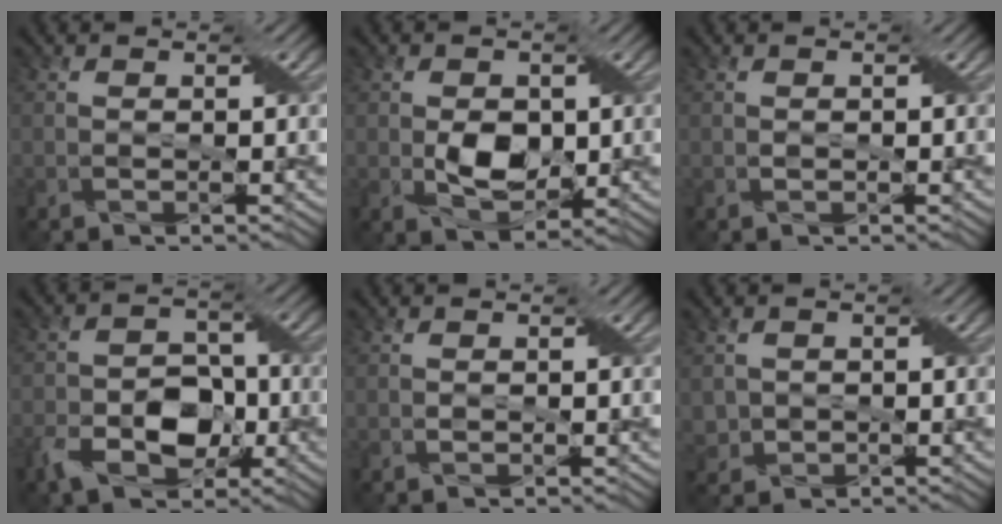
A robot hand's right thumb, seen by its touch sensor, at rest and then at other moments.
{"total": 5.3, "force": [-0.2, 3.6, 3.9], "torque": [-0.071, -0.008, 0.001]}
{"total": 0.0}
{"total": 7.5, "force": [-3.5, 4.6, 4.8], "torque": [-0.086, -0.002, -0.069]}
{"total": 0.0}
{"total": 2.5, "force": [0.1, 2.4, 0.6], "torque": [-0.024, -0.007, 0.005]}